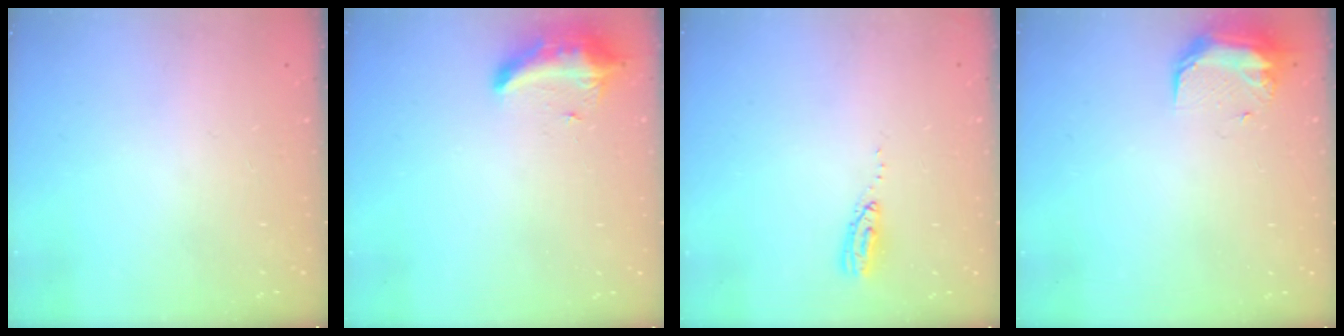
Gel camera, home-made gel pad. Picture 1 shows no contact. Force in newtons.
{"total": 9.6, "press": 9.6, "slide": 0.8}
{"total": 5.4, "press": 5.4, "slide": 0.3}
{"total": 8.7, "press": 8.5, "slide": 1.4}